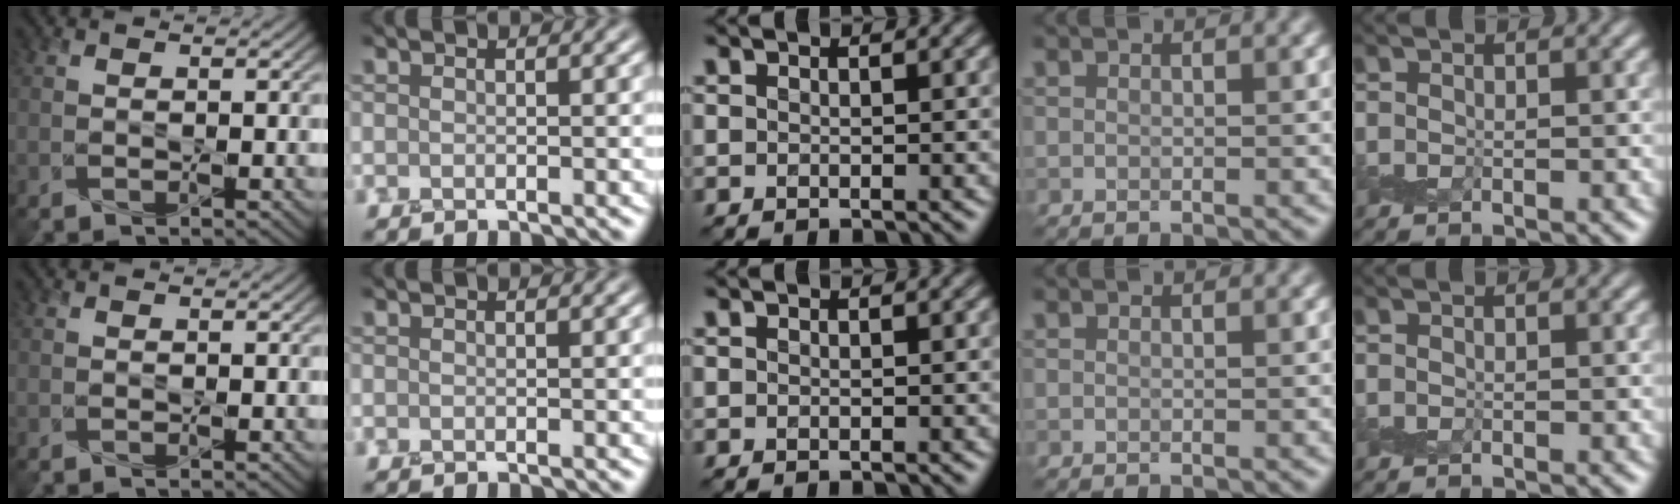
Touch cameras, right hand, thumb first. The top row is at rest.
{}